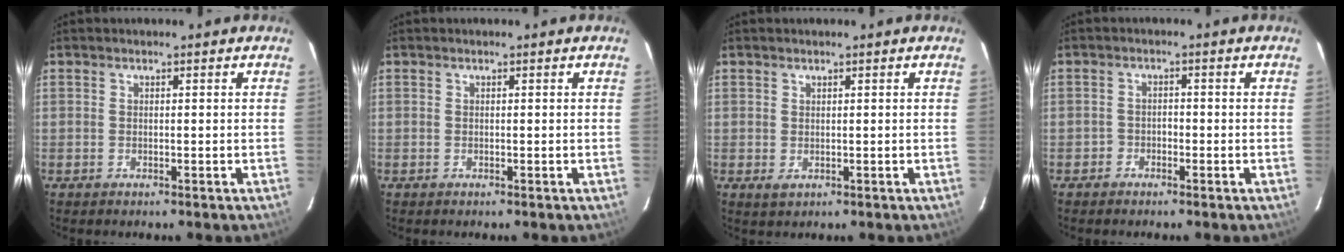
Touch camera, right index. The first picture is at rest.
{"total": 0.0}
{"total": 1.2, "force": [0.6, 1.0, 0.5], "torque": [-0.007, 0.000, 0.012]}
{"total": 1.8, "force": [-1.3, 1.2, 0.2], "torque": [-0.005, 0.002, -0.023]}